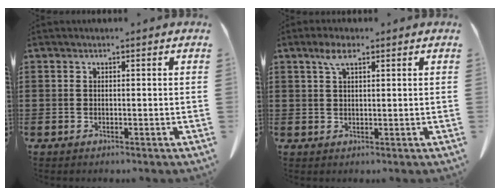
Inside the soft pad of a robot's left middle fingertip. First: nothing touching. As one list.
[{"total": 3.4, "force": [1.7, 1.1, 2.7], "torque": [-0.060, 0.005, 0.030]}]